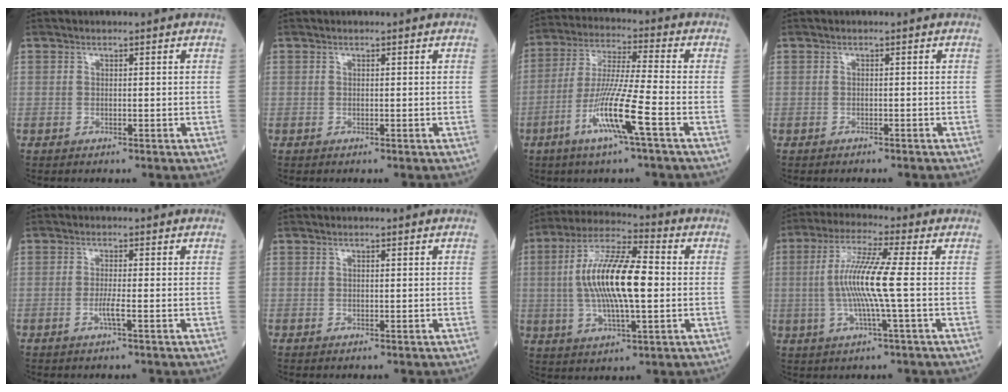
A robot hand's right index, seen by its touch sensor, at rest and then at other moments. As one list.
[{"total": 0.0}, {"total": 11.4, "force": [-4.8, -0.6, 10.3], "torque": [-0.206, -0.012, -0.095]}, {"total": 1.3, "force": [-1.2, 0.2, 0.5], "torque": [-0.012, -0.002, -0.014]}, {"total": 1.9, "force": [-0.7, -0.2, 1.8], "torque": [-0.036, -0.002, -0.016]}, {"total": 0.0}, {"total": 15.0, "force": [0.2, 3.7, 14.5], "torque": [-0.283, 0.014, 0.003]}, {"total": 9.6, "force": [-0.4, -0.4, 9.6], "torque": [-0.193, 0.005, -0.014]}]